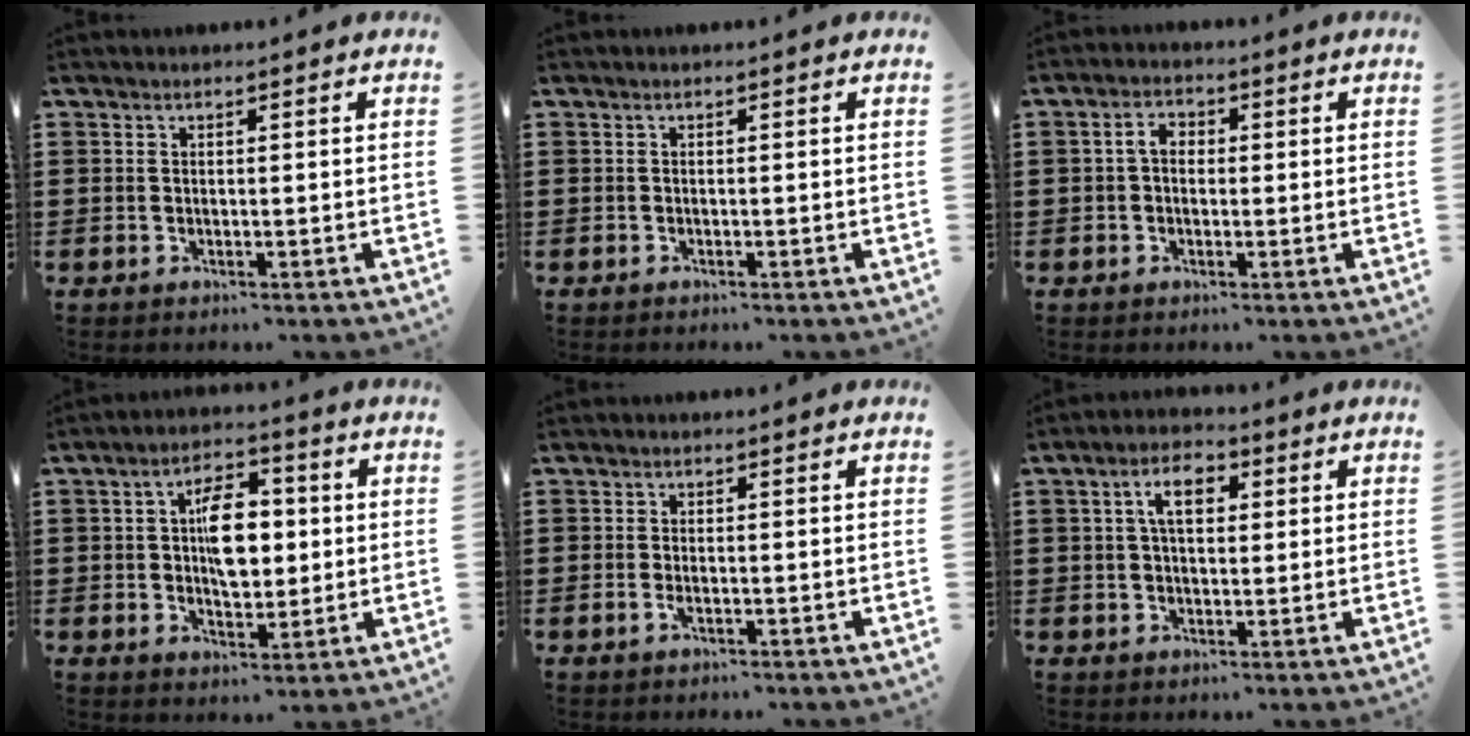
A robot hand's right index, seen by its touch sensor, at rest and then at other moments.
{"total": 0.0}
{"total": 2.9, "force": [0.0, 2.0, 2.1], "torque": [-0.051, 0.006, -0.005]}
{"total": 8.1, "force": [1.0, 4.0, 6.9], "torque": [-0.121, 0.007, 0.015]}
{"total": 1.1, "force": [-0.2, 0.2, 1.0], "torque": [-0.027, -0.009, -0.004]}
{"total": 5.0, "force": [1.4, 2.8, 3.9], "torque": [-0.080, 0.011, 0.017]}